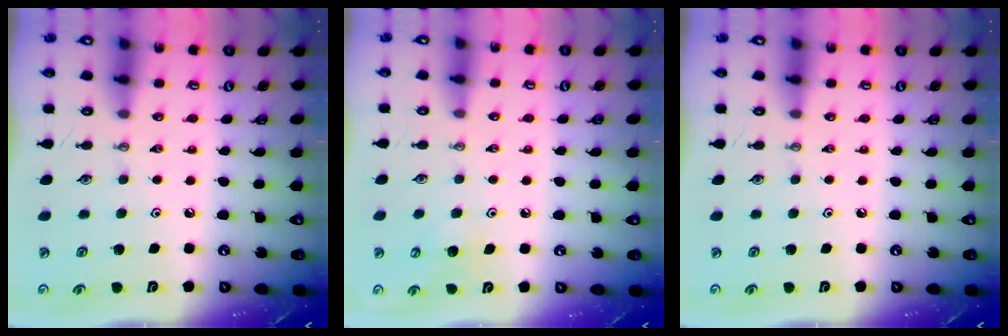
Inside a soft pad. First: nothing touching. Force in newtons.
{"total": 6.2, "press": 6.2, "slide": 0.8}
{"total": 0.0}